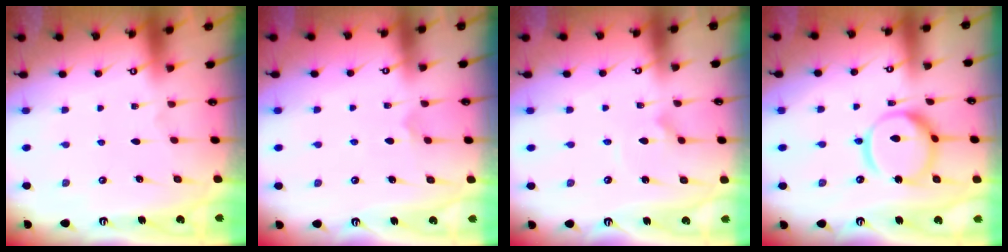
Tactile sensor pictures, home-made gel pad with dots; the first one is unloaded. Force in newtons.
{"total": 4.4, "press": 4.4, "slide": 0.4}
{"total": 2.4, "press": 2.4, "slide": 0.2}
{"total": 15.6, "press": 15.6, "slide": 1.4}